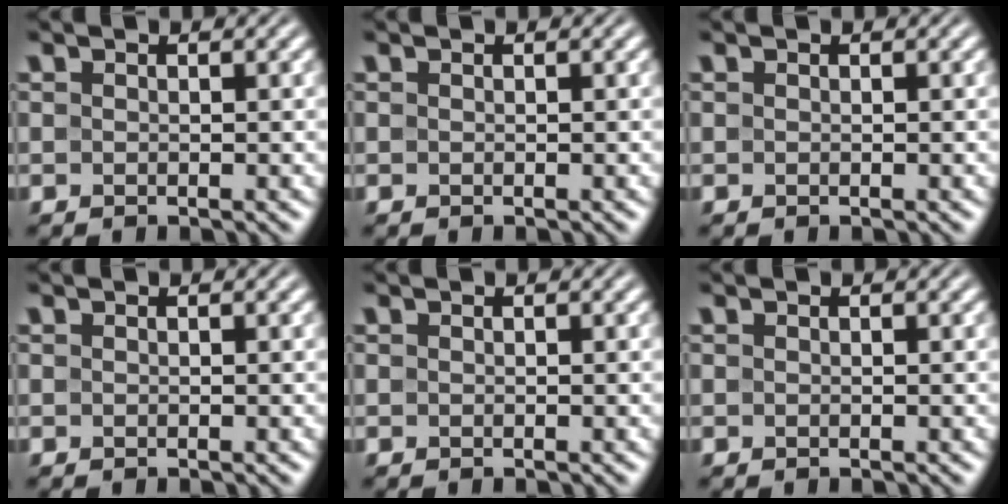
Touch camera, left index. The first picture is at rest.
{"total": 0.0}
{"total": 0.0}
{"total": 0.0}
{"total": 0.0}
{"total": 0.0}